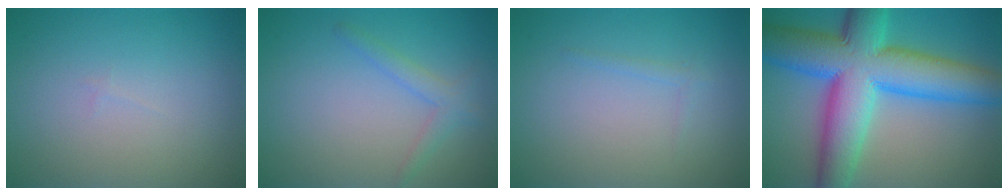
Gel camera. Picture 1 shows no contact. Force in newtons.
{"total": 1.8, "press": 1.8, "slide": 0.0}
{"total": 0.7, "press": 0.7, "slide": 0.0}
{"total": 13.7, "press": 13.7, "slide": 0.2}